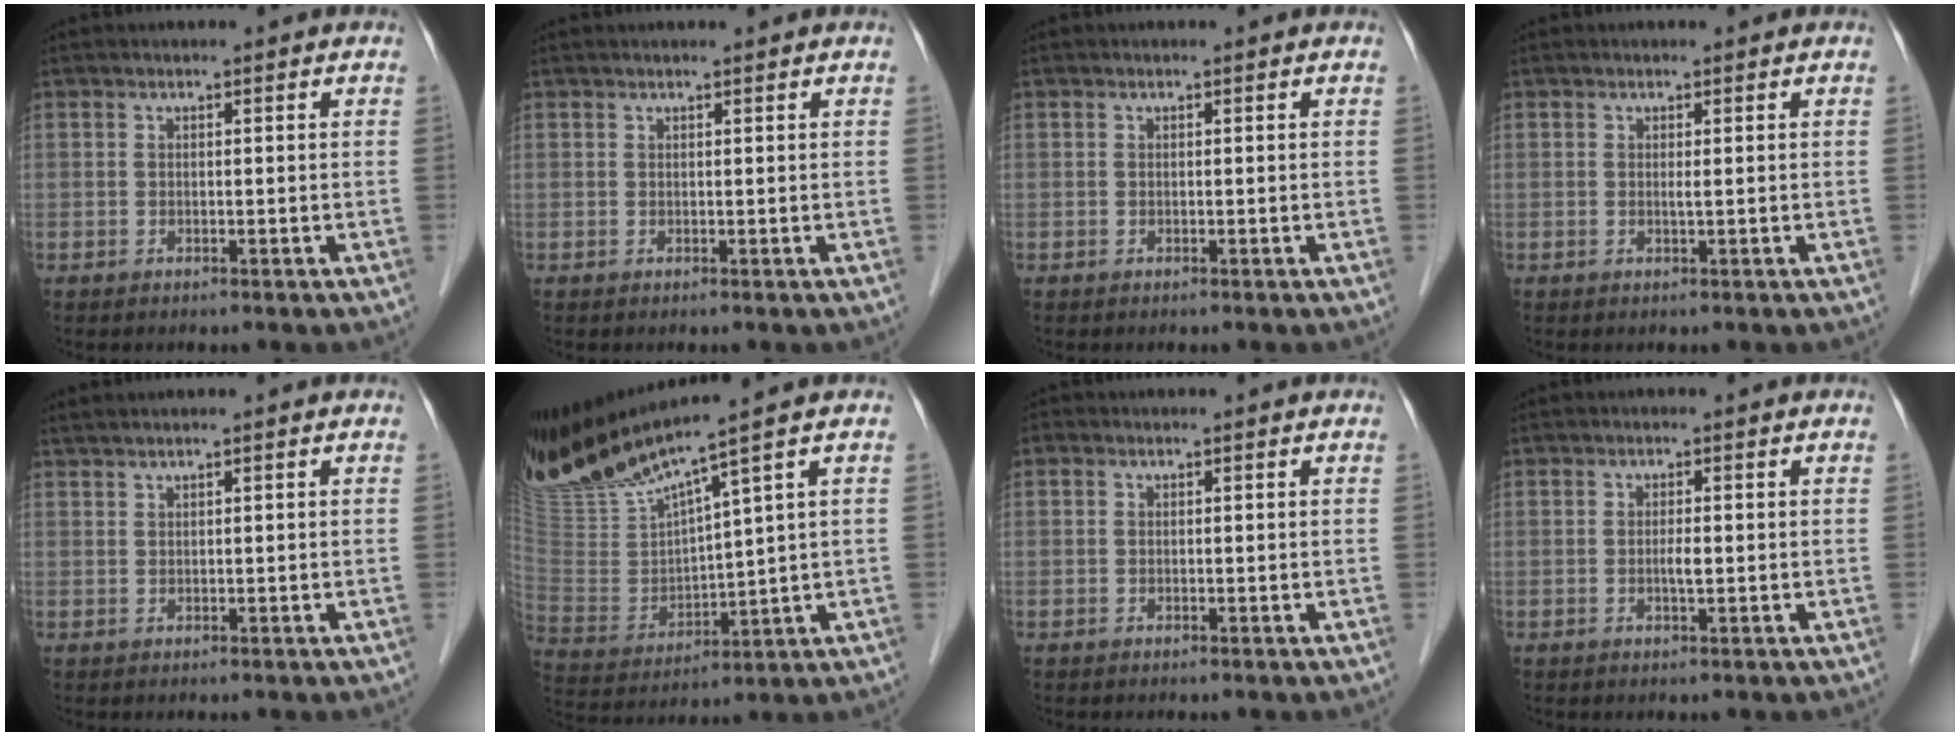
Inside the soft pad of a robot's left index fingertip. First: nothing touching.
{"total": 3.4, "force": [2.9, 0.0, 1.8], "torque": [-0.023, 0.031, 0.047]}
{"total": 0.0}
{"total": 1.2, "force": [0.5, -0.2, 1.1], "torque": [-0.025, 0.006, 0.011]}
{"total": 1.9, "force": [1.6, -0.2, 1.1], "torque": [-0.027, 0.016, 0.037]}
{"total": 16.9, "force": [13.7, 0.1, 9.9], "torque": [-0.202, -0.010, 0.274]}
{"total": 0.0}
{"total": 1.6, "force": [0.0, 0.2, 1.6], "torque": [-0.032, 0.001, 0.000]}